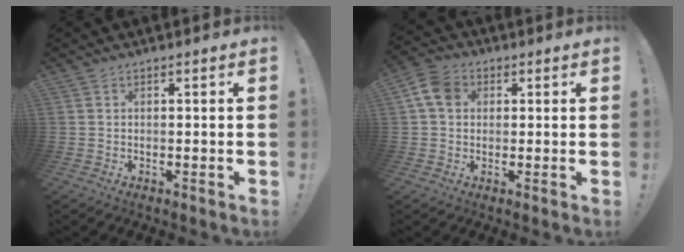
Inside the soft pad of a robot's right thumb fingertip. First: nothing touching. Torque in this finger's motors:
{"motor_torque": [0.32, 1.27, 0.22, -0.20, 0.27]}